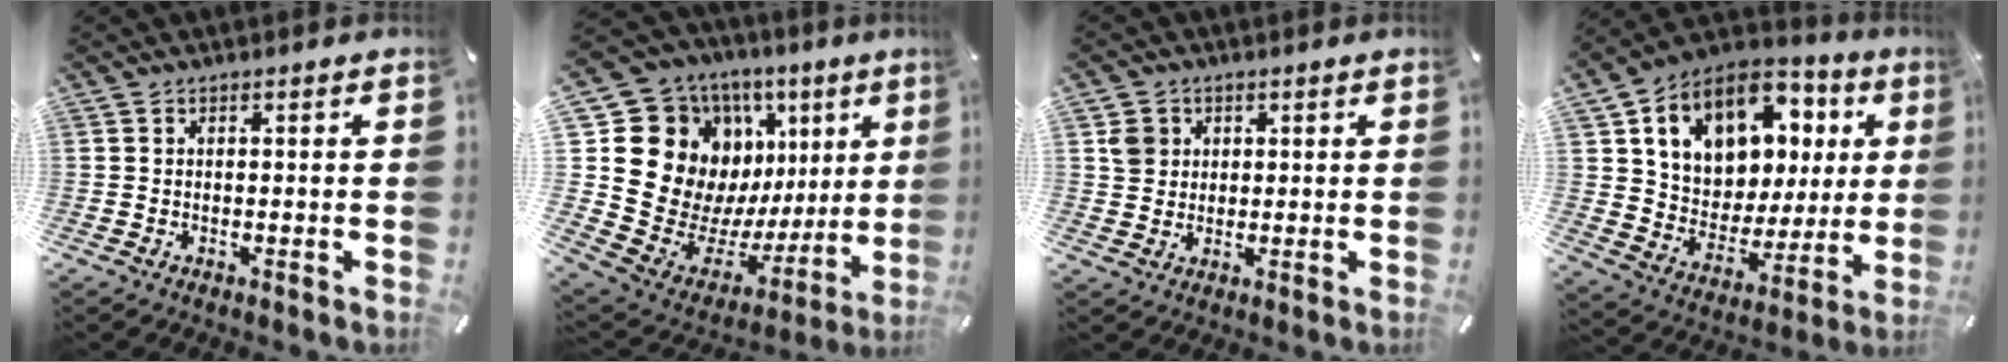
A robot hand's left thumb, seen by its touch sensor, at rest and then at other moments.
{"total": 18.0, "force": [6.4, 15.5, 6.5], "torque": [-0.073, -0.075, 0.154]}
{"total": 4.0, "force": [1.3, 3.8, 0.4], "torque": [0.005, -0.003, 0.021]}
{"total": 16.9, "force": [7.7, 12.2, 8.9], "torque": [-0.155, -0.039, 0.143]}